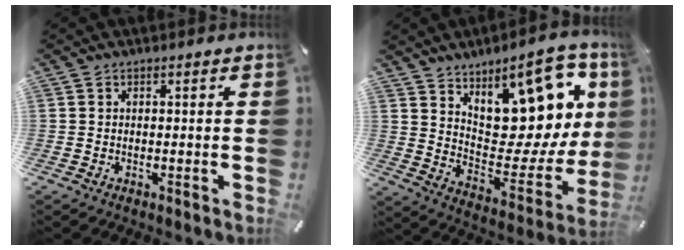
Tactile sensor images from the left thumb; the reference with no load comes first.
{"total": 19.2, "force": [12.1, 9.3, 11.7], "torque": [-0.149, -0.108, 0.207]}